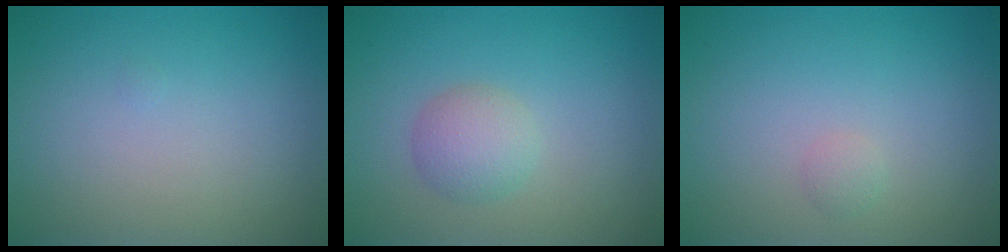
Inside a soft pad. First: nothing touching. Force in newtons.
{"total": 2.5, "press": 2.4, "slide": 0.2}
{"total": 0.7, "press": 0.7, "slide": 0.0}